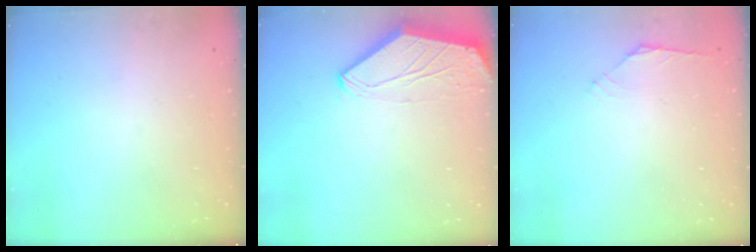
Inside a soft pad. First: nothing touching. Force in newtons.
{"total": 0.0}
{"total": 2.4, "press": 2.3, "slide": 0.7}